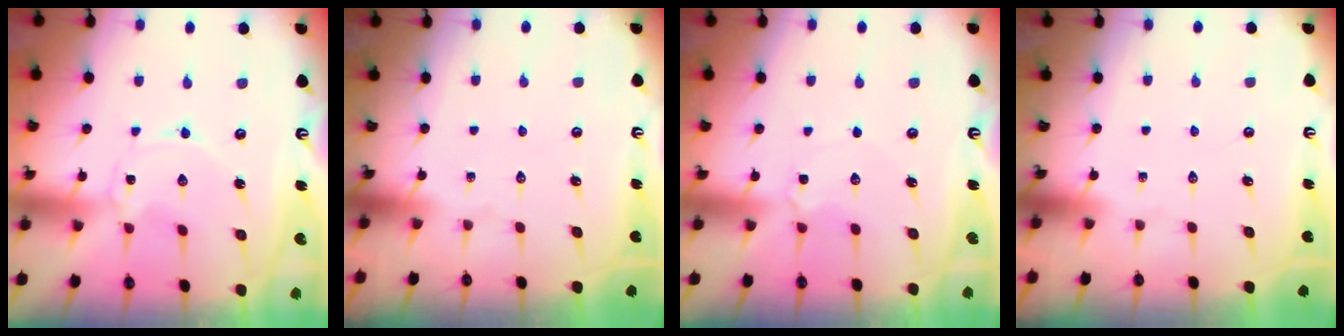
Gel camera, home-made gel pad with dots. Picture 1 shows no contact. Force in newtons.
{"total": 0.0}
{"total": 3.6, "press": 3.6, "slide": 0.4}
{"total": 0.0}